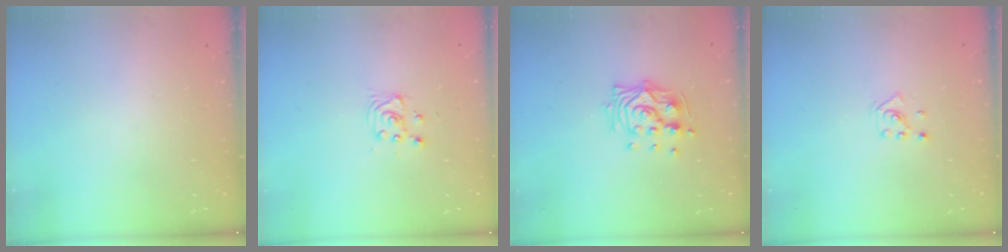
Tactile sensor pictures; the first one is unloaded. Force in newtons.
{"total": 2.8, "press": 2.8, "slide": 0.4}
{"total": 11.7, "press": 11.7, "slide": 0.6}
{"total": 2.2, "press": 2.2, "slide": 0.6}